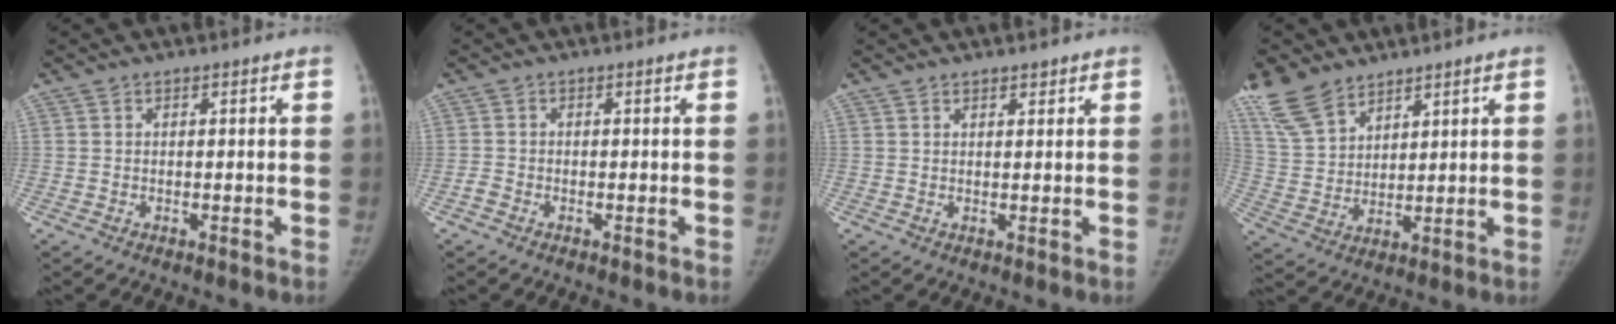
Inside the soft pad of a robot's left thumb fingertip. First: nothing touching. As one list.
[{"total": 1.1, "force": [-0.8, 0.6, 0.4], "torque": [-0.012, 0.000, -0.020]}, {"total": 1.5, "force": [1.2, 0.7, 0.6], "torque": [-0.002, -0.008, 0.017]}, {"total": 10.7, "force": [8.0, 5.4, 4.5], "torque": [-0.082, -0.027, 0.171]}]